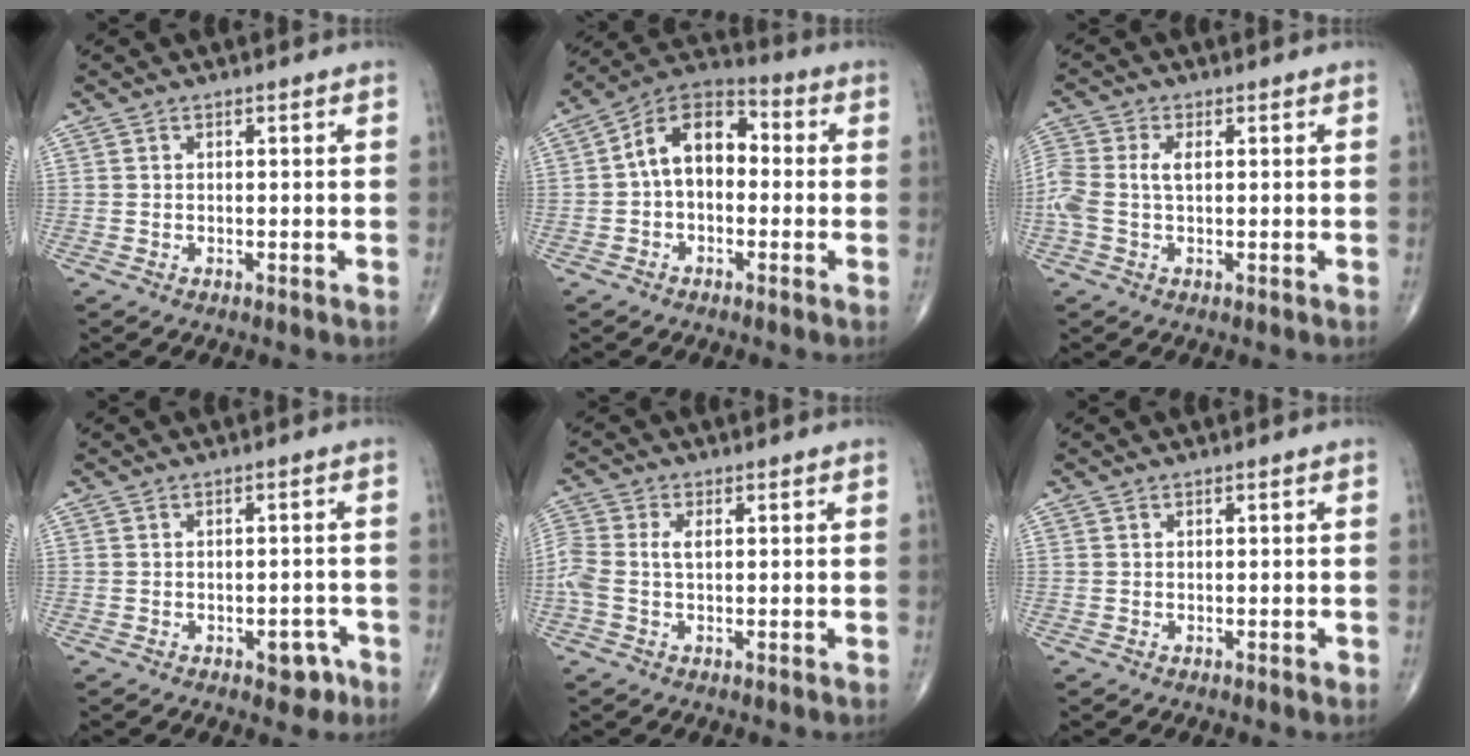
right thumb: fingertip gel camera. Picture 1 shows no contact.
{"total": 11.2, "force": [0.1, 7.3, 8.5], "torque": [-0.120, 0.036, -0.016]}
{"total": 6.4, "force": [0.4, 3.6, 5.3], "torque": [-0.150, 0.019, 0.007]}
{"total": 3.7, "force": [-1.9, 2.1, 2.2], "torque": [-0.008, 0.015, -0.021]}
{"total": 5.1, "force": [0.3, 2.8, 4.2], "torque": [-0.123, 0.018, 0.005]}
{"total": 0.0}